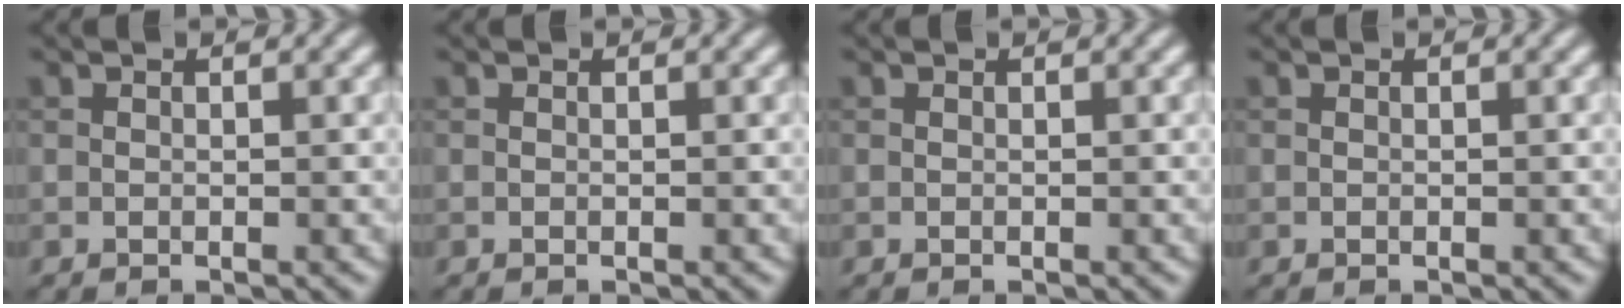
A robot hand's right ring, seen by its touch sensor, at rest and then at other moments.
{"total": 0.0}
{"total": 0.0}
{"total": 0.0}